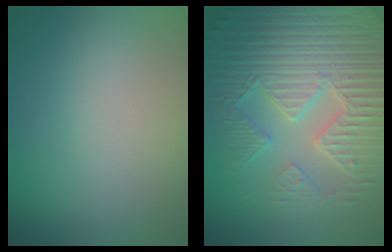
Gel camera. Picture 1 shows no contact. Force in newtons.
{"total": 7.7, "press": 6.1, "slide": 4.7}